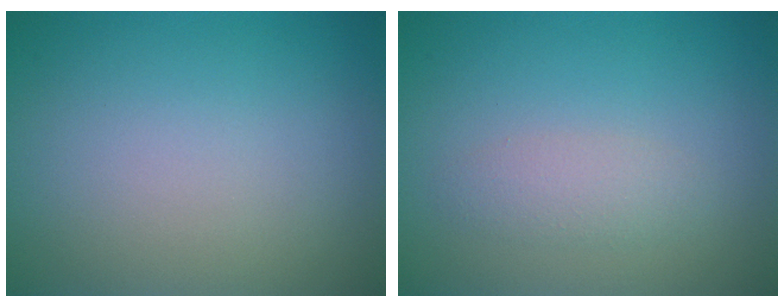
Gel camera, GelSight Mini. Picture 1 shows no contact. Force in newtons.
{"total": 1.7, "press": 1.7, "slide": 0.1}